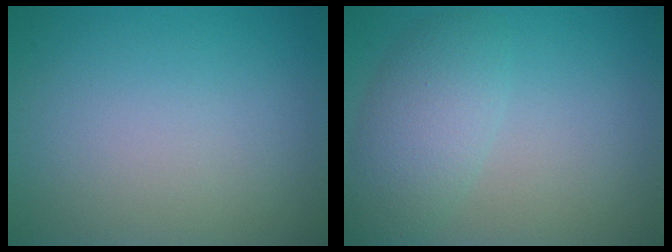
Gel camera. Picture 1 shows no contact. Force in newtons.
{"total": 3.0, "press": 3.0, "slide": 0.3}